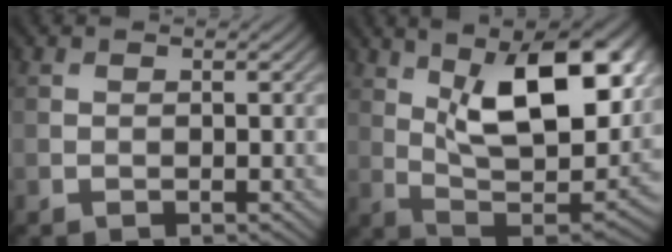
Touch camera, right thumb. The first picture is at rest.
{"total": 17.4, "force": [6.2, 7.8, 14.3], "torque": [-0.231, 0.015, 0.095]}